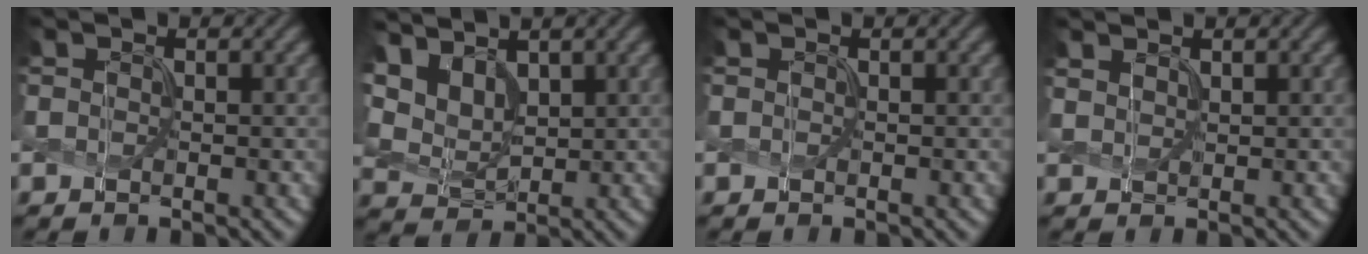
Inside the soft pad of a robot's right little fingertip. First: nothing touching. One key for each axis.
{"total": 5.5, "fx": 2.9, "fy": 3.3, "fz": 3.4, "tx": -0.086, "ty": 0.005, "tz": 0.057}
{"total": 0.0}
{"total": 1.1, "fx": 1.0, "fy": 0.3, "fz": 0.4, "tx": -0.018, "ty": -0.003, "tz": 0.024}